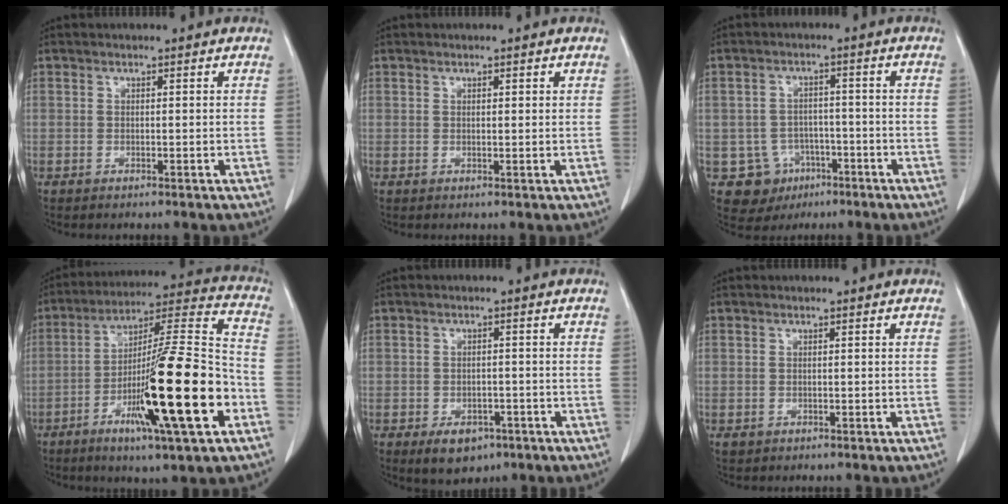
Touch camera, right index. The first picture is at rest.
{"total": 0.8, "force": [0.6, 0.4, 0.5], "torque": [-0.006, 0.000, 0.007]}
{"total": 7.1, "force": [-2.8, 6.5, 0.7], "torque": [-0.010, 0.013, -0.034]}
{"total": 22.1, "force": [-7.7, 1.2, 20.6], "torque": [-0.331, -0.017, -0.129]}
{"total": 4.9, "force": [-2.6, 3.3, 2.5], "torque": [-0.032, 0.001, -0.028]}
{"total": 0.7, "force": [-0.1, 0.6, 0.1], "torque": [0.003, 0.005, -0.003]}